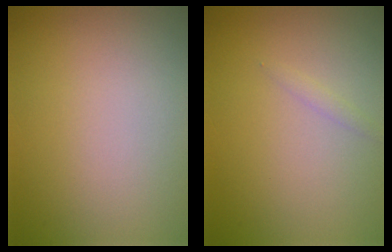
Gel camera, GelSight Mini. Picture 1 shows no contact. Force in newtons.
{"total": 0.6, "press": 0.6, "slide": 0.0}